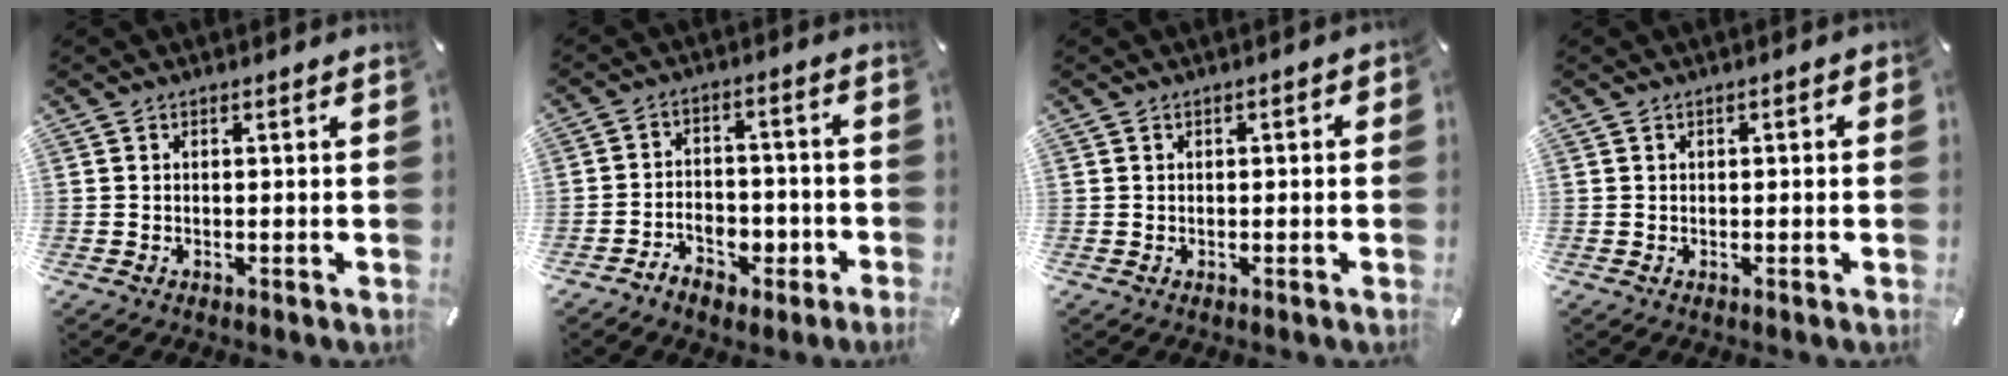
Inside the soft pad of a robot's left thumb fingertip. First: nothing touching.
{"total": 5.7, "force": [-4.2, 3.3, 1.8], "torque": [-0.022, 0.027, -0.075]}
{"total": 1.0, "force": [-0.4, 0.7, 0.6], "torque": [-0.010, 0.003, -0.009]}
{"total": 0.8, "force": [-0.2, 0.6, 0.4], "torque": [-0.007, 0.003, -0.006]}